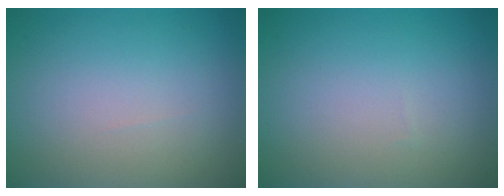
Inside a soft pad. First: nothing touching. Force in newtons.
{"total": 0.0}